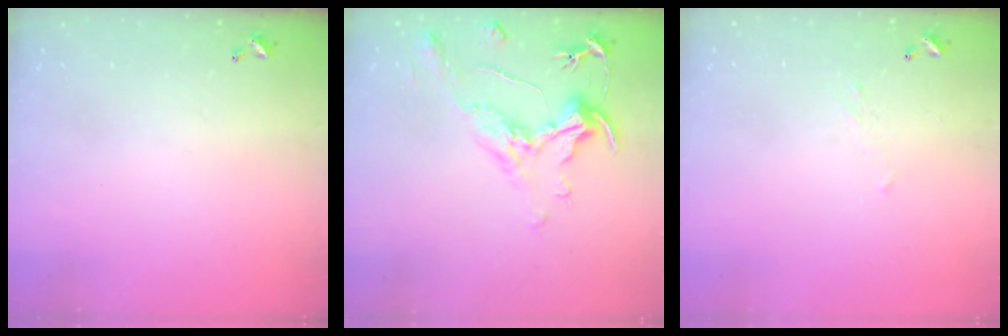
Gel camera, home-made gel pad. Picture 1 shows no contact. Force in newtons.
{"total": 2.1, "press": 1.7, "slide": 1.3}
{"total": 1.0, "press": 0.8, "slide": 0.5}